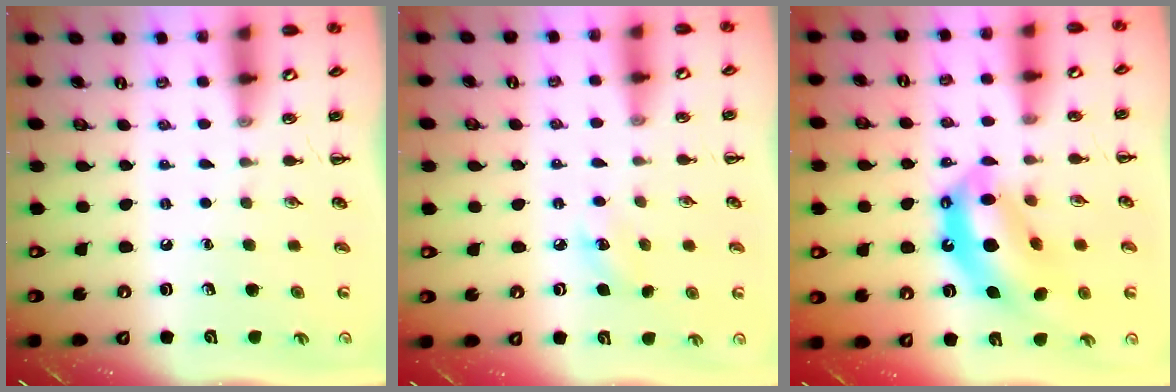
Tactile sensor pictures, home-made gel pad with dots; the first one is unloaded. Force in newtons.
{"total": 5.3, "press": 5.1, "slide": 1.5}
{"total": 14.2, "press": 13.7, "slide": 4.0}